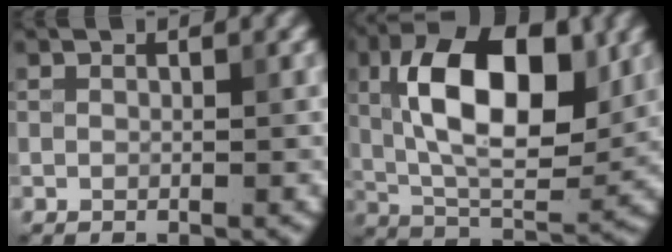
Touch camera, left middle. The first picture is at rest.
{"total": 11.8, "force": [2.2, 5.5, 10.2], "torque": [-0.165, 0.014, 0.031]}